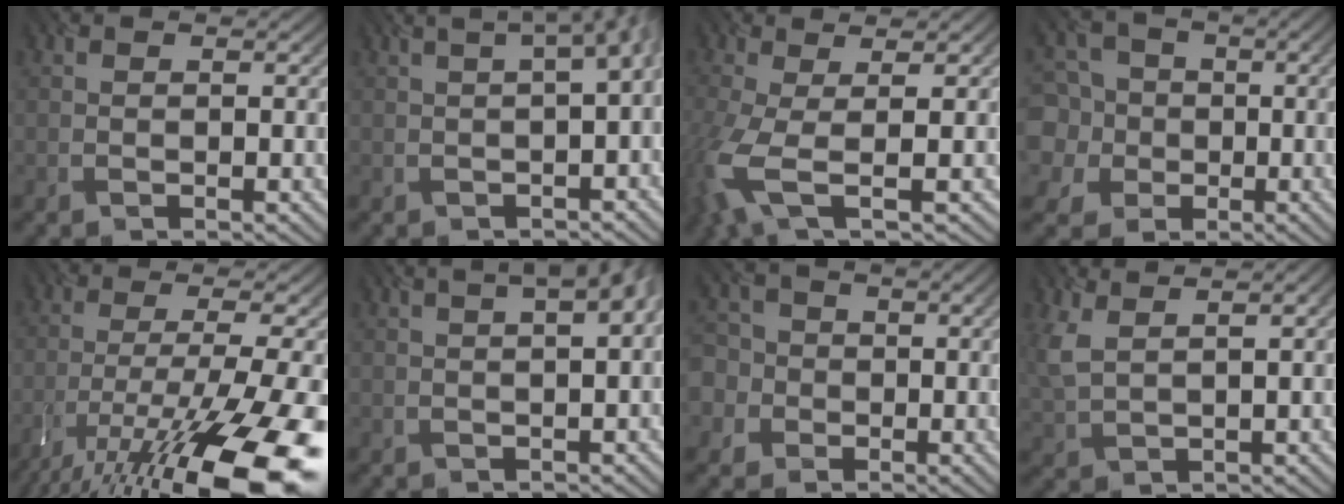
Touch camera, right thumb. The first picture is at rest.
{"total": 6.3, "force": [0.4, 2.4, 5.8], "torque": [-0.048, 0.021, 0.002]}
{"total": 7.0, "force": [-1.3, 2.2, 6.6], "torque": [-0.156, -0.014, -0.028]}
{"total": 8.9, "force": [-0.9, 8.6, 2.2], "torque": [-0.100, 0.000, -0.041]}
{"total": 17.7, "force": [-11.1, 4.1, 13.2], "torque": [-0.231, -0.019, -0.184]}
{"total": 6.3, "force": [1.4, 2.4, 5.7], "torque": [-0.042, 0.026, 0.001]}
{"total": 6.2, "force": [-1.1, 5.9, 1.5], "torque": [-0.058, 0.005, -0.050]}
{"total": 5.3, "force": [2.4, 2.1, 4.2], "torque": [-0.106, 0.007, 0.057]}